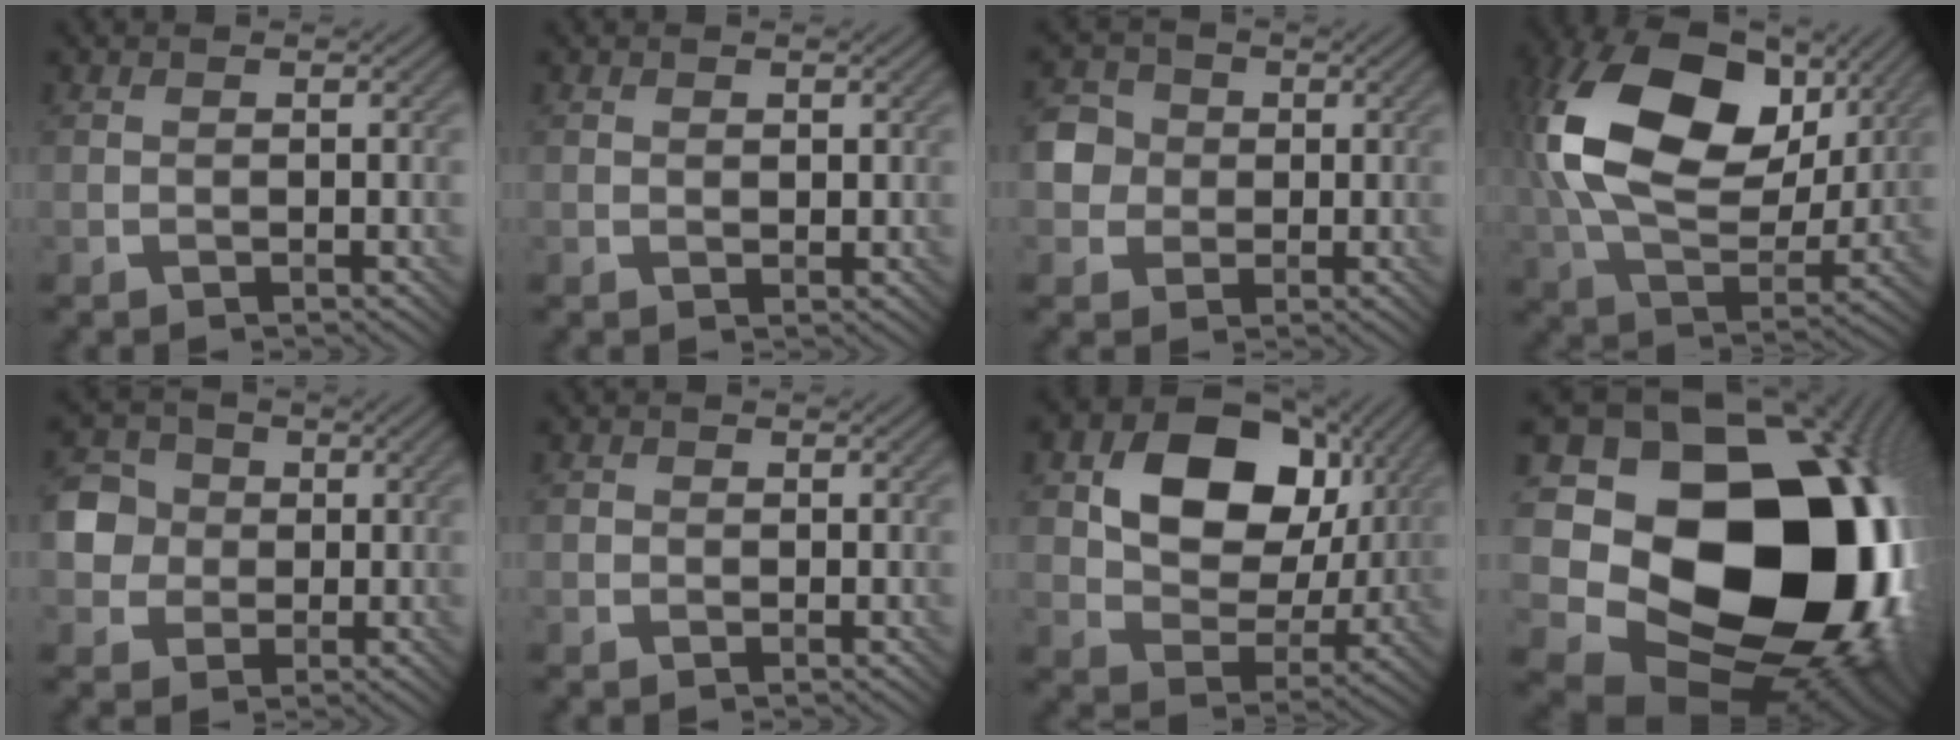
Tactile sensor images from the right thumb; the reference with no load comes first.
{"total": 0.9, "force": [0.5, 0.7, 0.3], "torque": [-0.006, -0.004, 0.009]}
{"total": 5.0, "force": [0.1, 4.7, 1.8], "torque": [-0.050, 0.008, -0.011]}
{"total": 18.5, "force": [5.6, 11.8, 13.1], "torque": [-0.284, 0.016, 0.100]}
{"total": 5.7, "force": [0.2, 5.3, 2.2], "torque": [-0.058, 0.008, -0.010]}
{"total": 1.0, "force": [-0.1, 1.0, 0.1], "torque": [0.002, -0.004, -0.004]}
{"total": 14.3, "force": [4.5, 10.3, 8.8], "torque": [-0.164, -0.005, 0.083]}
{"total": 21.9, "force": [0.3, 17.2, 13.5], "torque": [-0.270, -0.062, 0.066]}